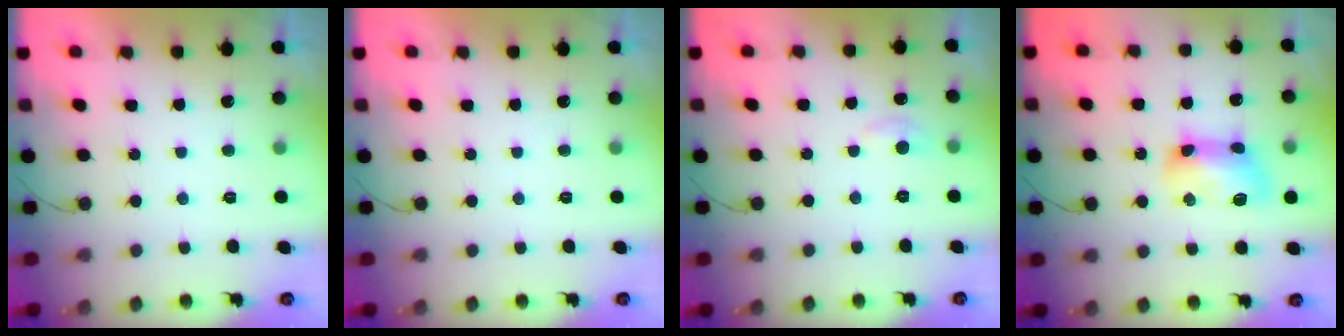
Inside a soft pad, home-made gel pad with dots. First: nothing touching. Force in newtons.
{"total": 0.0}
{"total": 5.0, "press": 5.0, "slide": 0.7}
{"total": 9.6, "press": 9.5, "slide": 0.7}